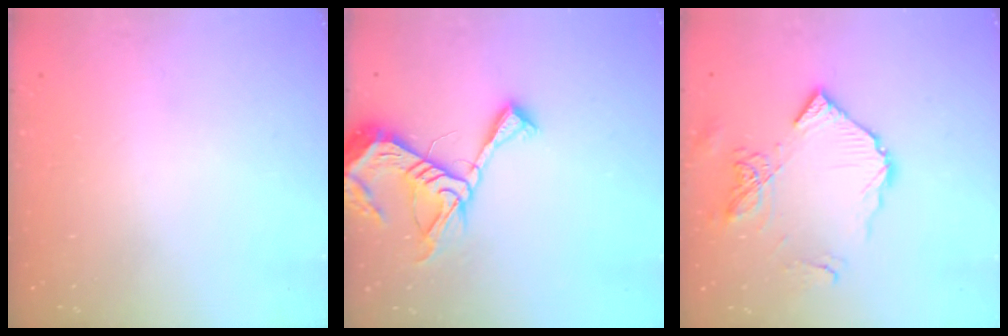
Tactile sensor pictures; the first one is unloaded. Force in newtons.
{"total": 12.4, "press": 12.3, "slide": 1.3}
{"total": 12.2, "press": 12.2, "slide": 1.3}